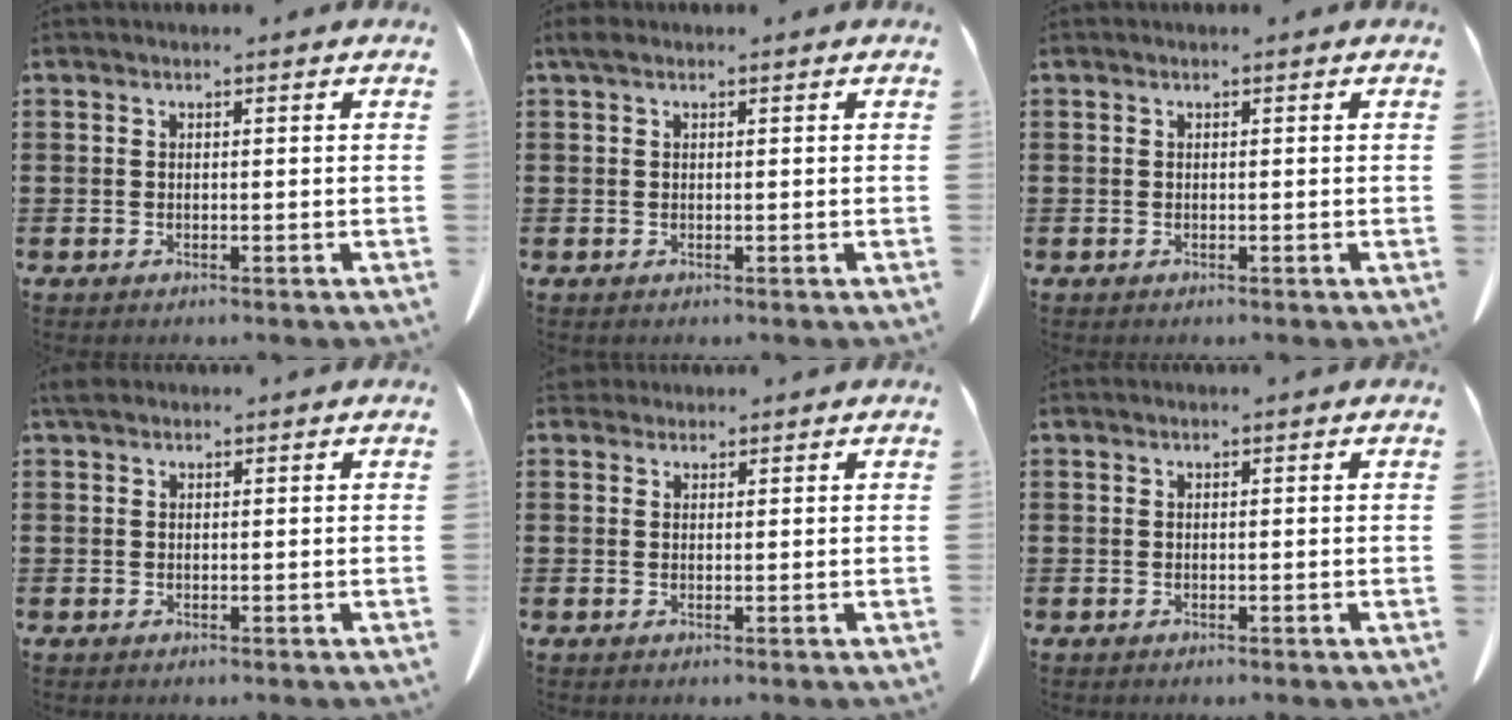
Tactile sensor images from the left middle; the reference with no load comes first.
{"total": 1.0, "force": [0.4, 0.6, 0.7], "torque": [-0.017, 0.004, 0.008]}
{"total": 0.0}
{"total": 1.1, "force": [0.8, 0.6, 0.4], "torque": [-0.013, 0.000, 0.016]}
{"total": 1.7, "force": [1.5, 0.8, 0.3], "torque": [-0.012, 0.003, 0.030]}
{"total": 0.0}